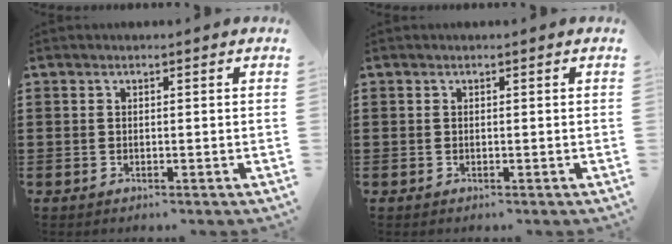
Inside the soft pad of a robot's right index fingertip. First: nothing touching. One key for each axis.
{"total": 0.0}